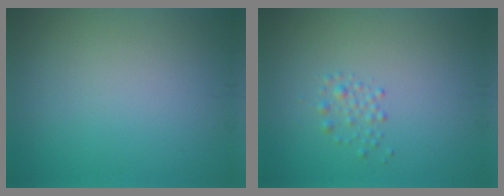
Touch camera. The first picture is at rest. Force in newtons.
{"total": 1.2, "press": 1.2, "slide": 0.0}